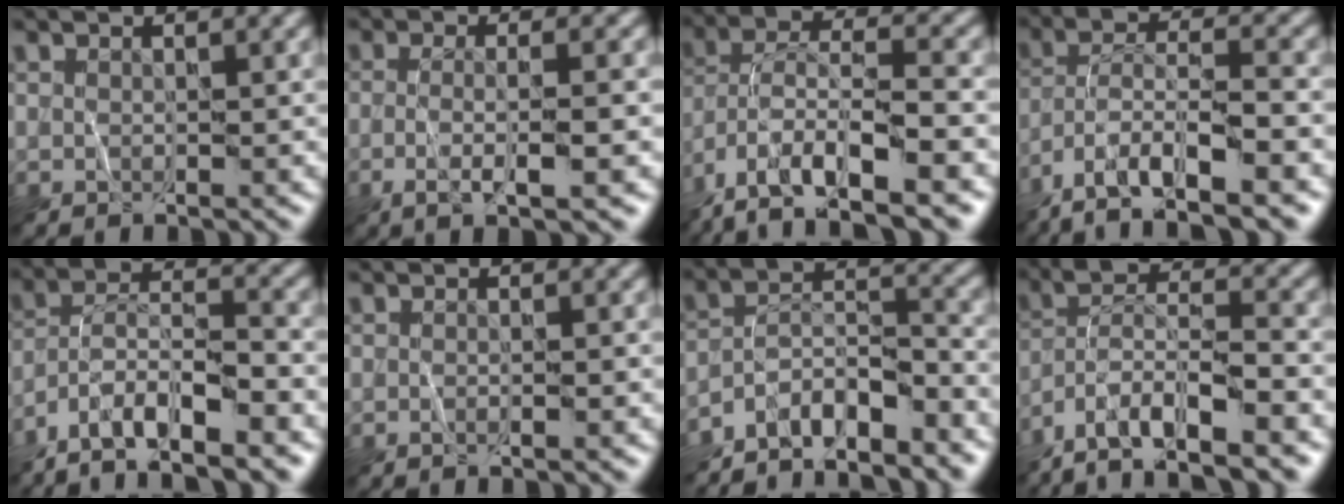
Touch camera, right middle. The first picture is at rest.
{"total": 4.7, "force": [-0.9, 1.2, 4.4], "torque": [-0.070, -0.001, -0.018]}
{"total": 12.3, "force": [-7.7, 4.1, 8.6], "torque": [-0.161, 0.008, -0.132]}
{"total": 11.3, "force": [-7.7, 3.1, 7.6], "torque": [-0.137, 0.006, -0.135]}
{"total": 10.6, "force": [-8.1, 2.9, 6.3], "torque": [-0.096, 0.006, -0.135]}
{"total": 0.9, "force": [0.0, 0.3, 0.9], "torque": [-0.006, -0.004, -0.009]}
{"total": 7.6, "force": [-6.5, 1.8, 3.5], "torque": [-0.054, 0.009, -0.116]}
{"total": 11.7, "force": [-8.8, 3.3, 7.1], "torque": [-0.118, 0.003, -0.142]}